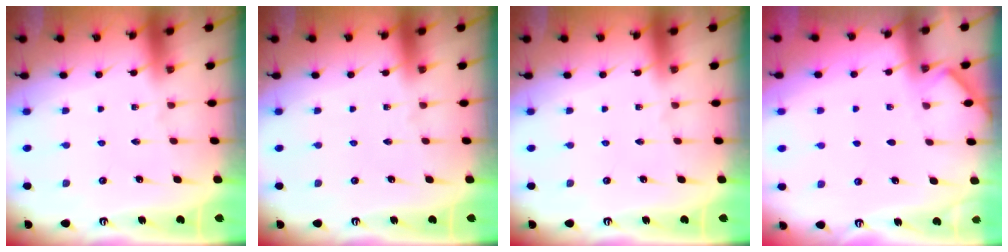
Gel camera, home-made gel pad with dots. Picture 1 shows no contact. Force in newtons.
{"total": 0.0}
{"total": 0.0}
{"total": 2.8, "press": 2.8, "slide": 0.4}